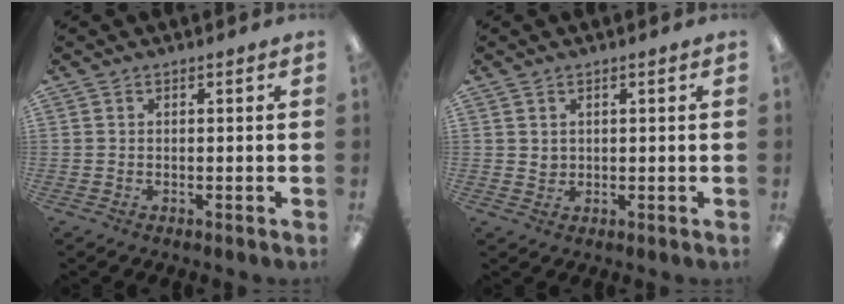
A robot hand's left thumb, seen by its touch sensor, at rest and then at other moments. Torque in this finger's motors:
{"motor_torque": [-0.07, 0.07, 0.17, -0.20, 0.00]}